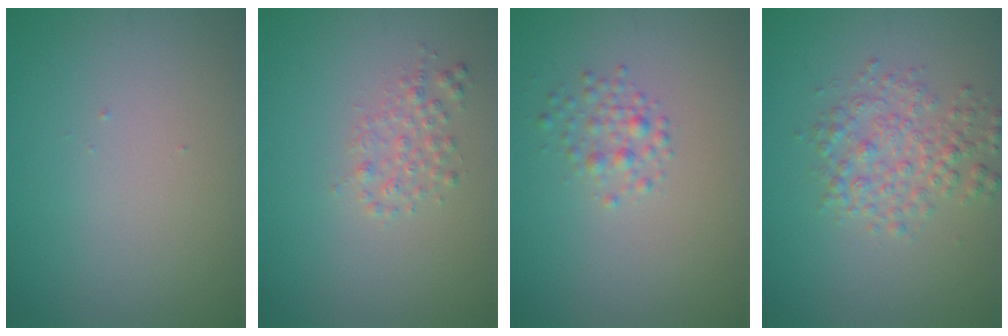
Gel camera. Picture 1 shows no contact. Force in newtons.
{"total": 1.6, "press": 1.6, "slide": 0.1}
{"total": 1.6, "press": 1.6, "slide": 0.1}
{"total": 3.2, "press": 3.2, "slide": 0.1}